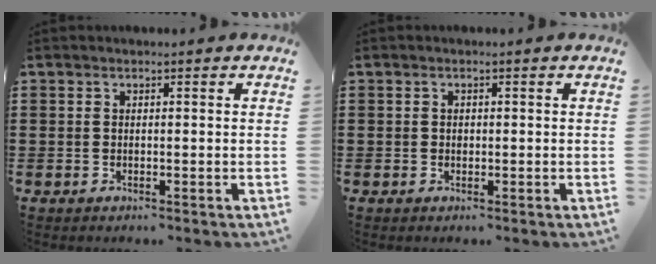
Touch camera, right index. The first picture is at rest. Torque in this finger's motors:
{"motor_torque": [0.12, -0.07, 0.00, 0.02]}